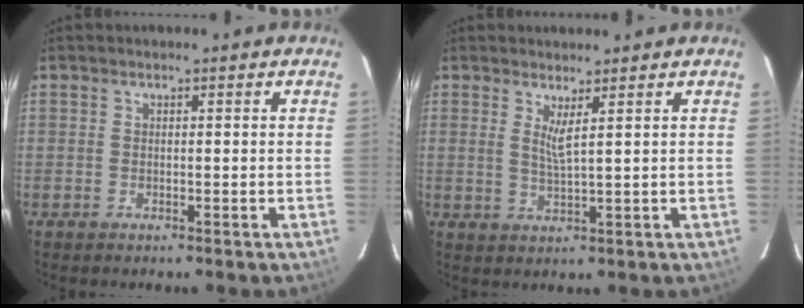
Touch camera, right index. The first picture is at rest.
{"total": 2.8, "force": [1.5, -0.4, 2.3], "torque": [-0.044, -0.012, 0.024]}